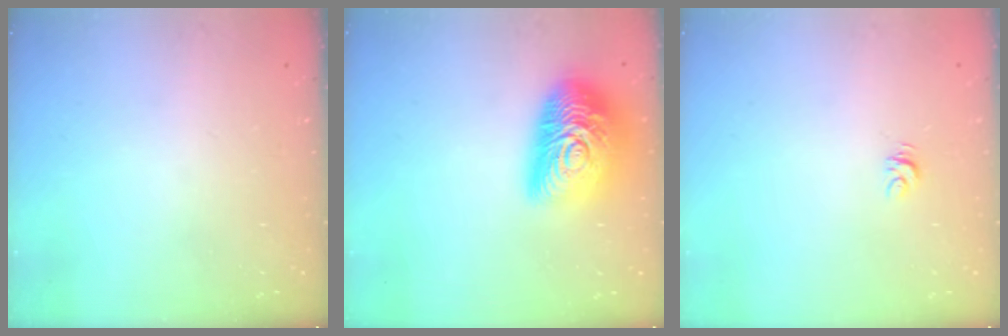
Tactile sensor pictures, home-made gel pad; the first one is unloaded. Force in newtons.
{"total": 21.0, "press": 21.0, "slide": 0.9}
{"total": 3.6, "press": 3.6, "slide": 0.3}